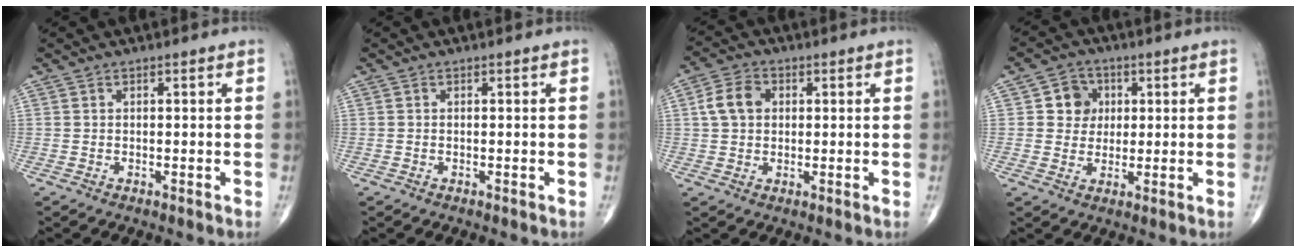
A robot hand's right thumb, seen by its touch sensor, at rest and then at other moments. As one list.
[{"total": 0.0}, {"total": 6.1, "force": [1.1, 4.6, 3.9], "torque": [-0.067, 0.011, 0.015]}, {"total": 5.9, "force": [1.3, 5.4, 2.0], "torque": [0.003, 0.004, 0.016]}]